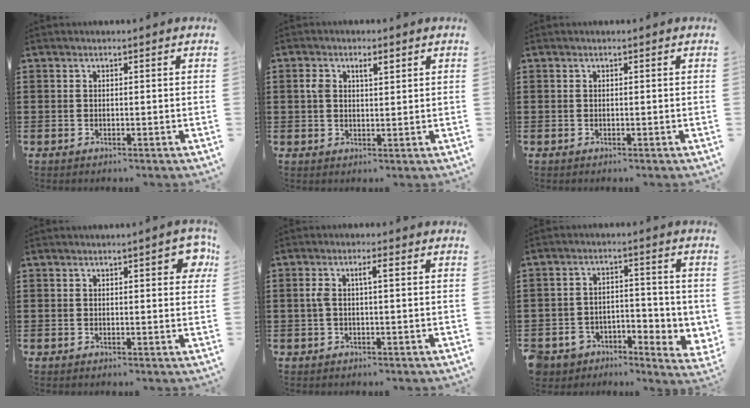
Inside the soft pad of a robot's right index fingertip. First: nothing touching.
{"total": 3.1, "force": [1.1, 1.5, 2.4], "torque": [-0.052, 0.008, 0.018]}
{"total": 0.0}
{"total": 3.3, "force": [1.2, 1.0, 2.9], "torque": [-0.035, -0.001, 0.013]}
{"total": 2.7, "force": [0.2, 0.5, 2.7], "torque": [-0.059, 0.003, -0.003]}
{"total": 4.1, "force": [-2.2, 3.0, 1.7], "torque": [-0.039, 0.009, -0.044]}